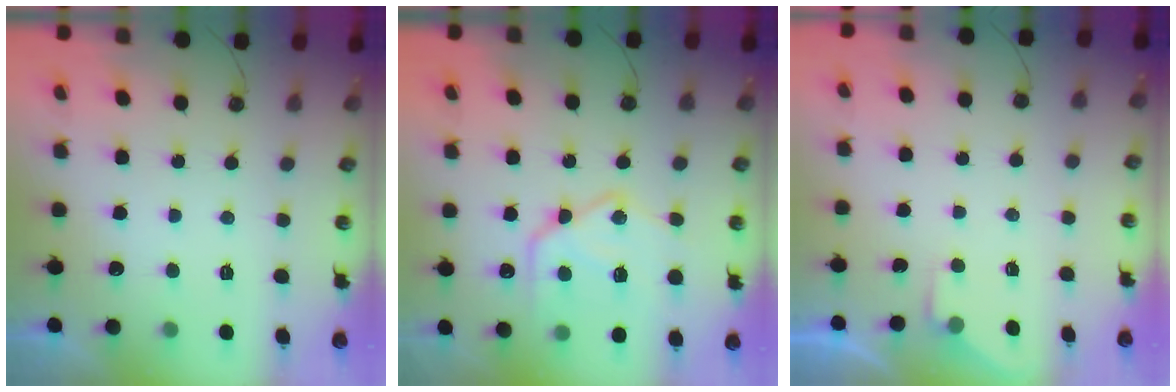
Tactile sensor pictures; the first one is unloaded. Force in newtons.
{"total": 17.9, "press": 17.8, "slide": 2.1}
{"total": 2.6, "press": 2.6, "slide": 0.5}